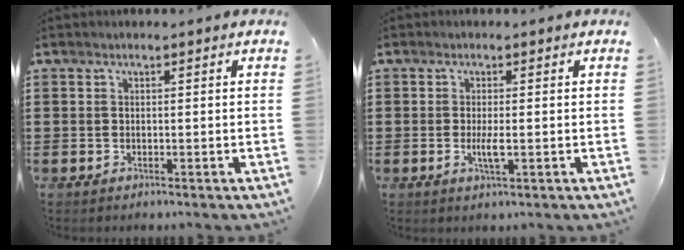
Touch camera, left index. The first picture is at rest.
{"total": 2.7, "force": [-0.4, 0.4, 2.6], "torque": [-0.053, -0.005, -0.009]}